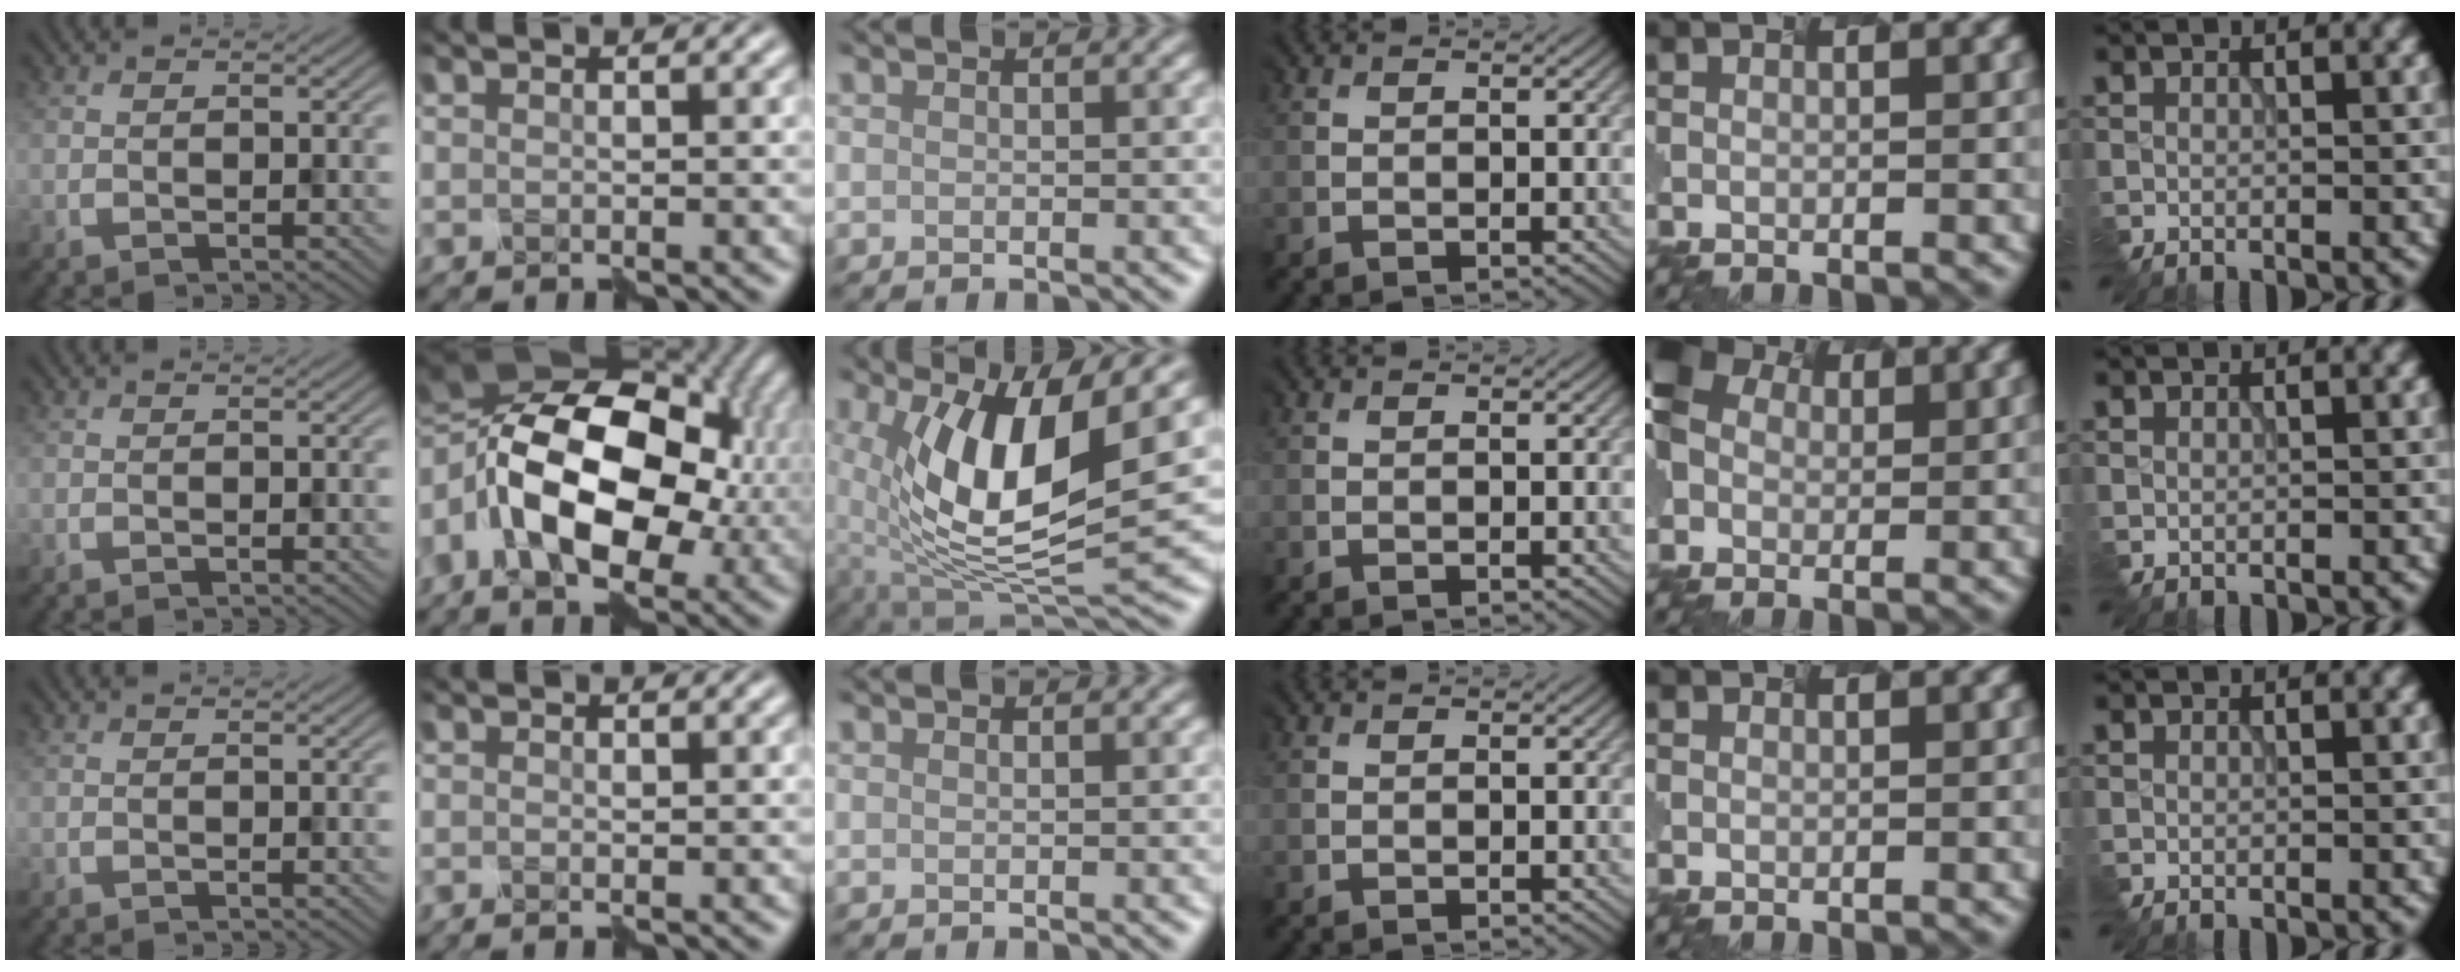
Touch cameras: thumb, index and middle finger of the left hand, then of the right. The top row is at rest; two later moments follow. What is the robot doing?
{"motion": "assemble", "object": "hinged jar"}